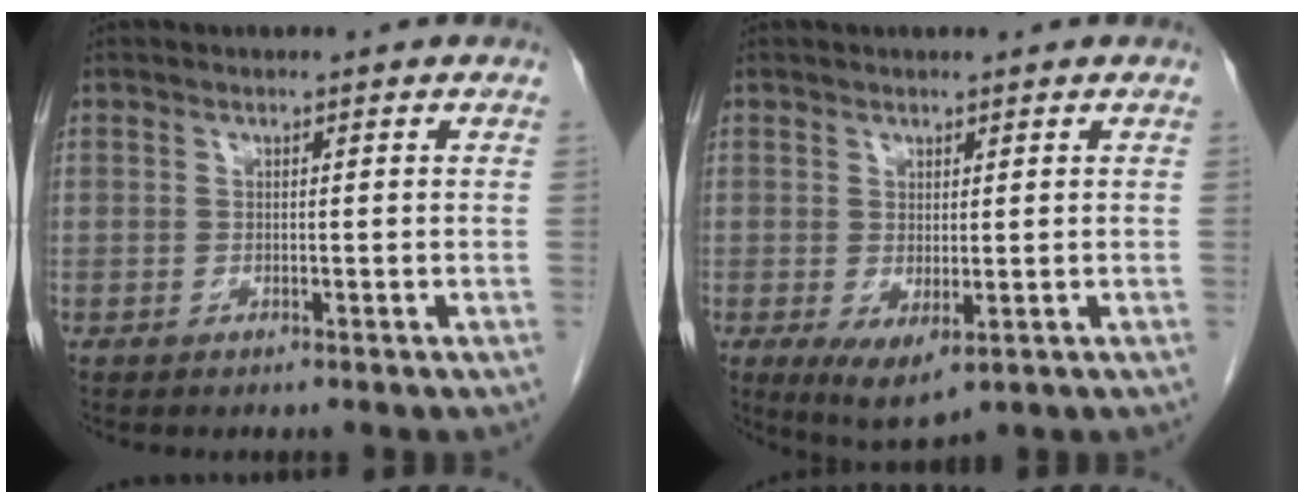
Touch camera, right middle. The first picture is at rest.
{"total": 4.7, "force": [-1.0, 1.8, 4.2], "torque": [-0.072, -0.016, -0.001]}